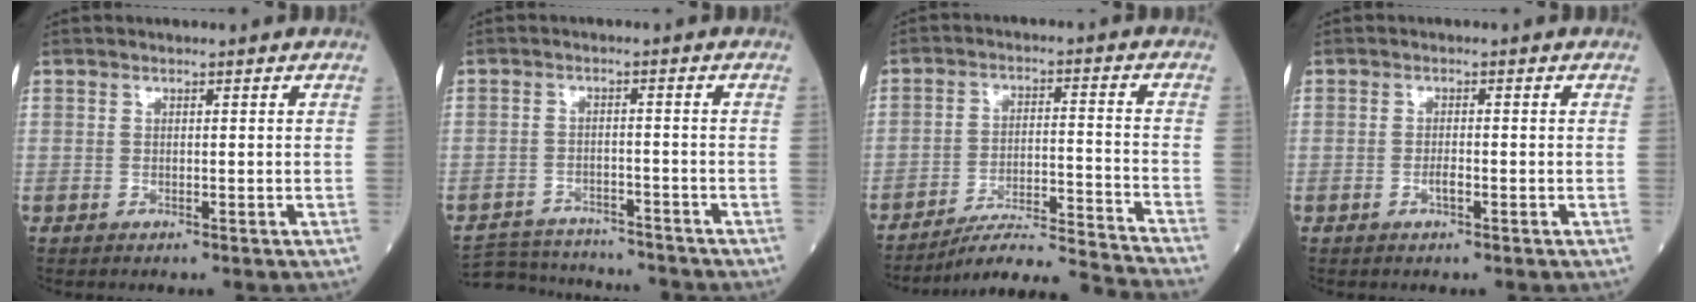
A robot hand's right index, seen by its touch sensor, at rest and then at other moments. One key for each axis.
{"total": 10.7, "fx": -10.3, "fy": 1.9, "fz": 2.0, "tx": -0.038, "ty": 0.008, "tz": -0.151}
{"total": 12.9, "fx": -12.2, "fy": -2.7, "fz": 3.0, "tx": -0.032, "ty": 0.003, "tz": -0.200}
{"total": 1.4, "fx": -0.6, "fy": 0.3, "fz": 1.2, "tx": -0.022, "ty": 0.002, "tz": -0.011}